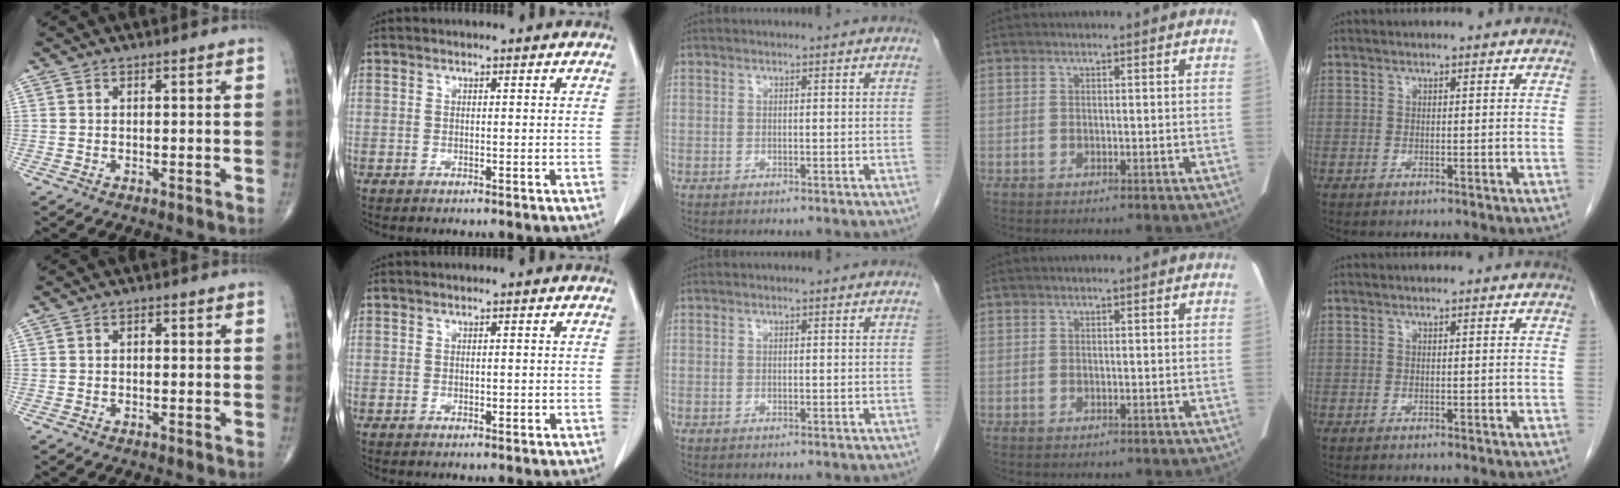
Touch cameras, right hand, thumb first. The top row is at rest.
{"thumb": {"total": 0.8, "force": [0.0, 0.6, 0.5], "torque": [-0.001, 0.004, -0.003]}, "index": {"total": 0.8, "force": [-0.1, 0.5, 0.7], "torque": [-0.006, 0.001, 0.003]}}